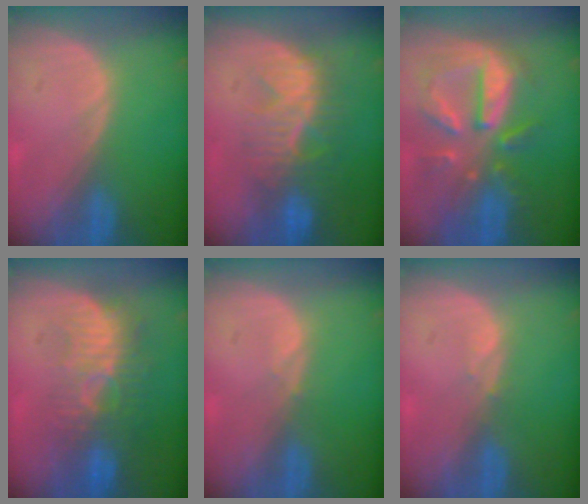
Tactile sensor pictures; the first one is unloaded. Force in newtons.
{"total": 9.3, "press": 8.4, "slide": 3.9}
{"total": 10.8, "press": 9.5, "slide": 5.1}
{"total": 9.0, "press": 8.2, "slide": 3.8}
{"total": 0.5, "press": 0.5, "slide": 0.2}
{"total": 0.7, "press": 0.7, "slide": 0.2}